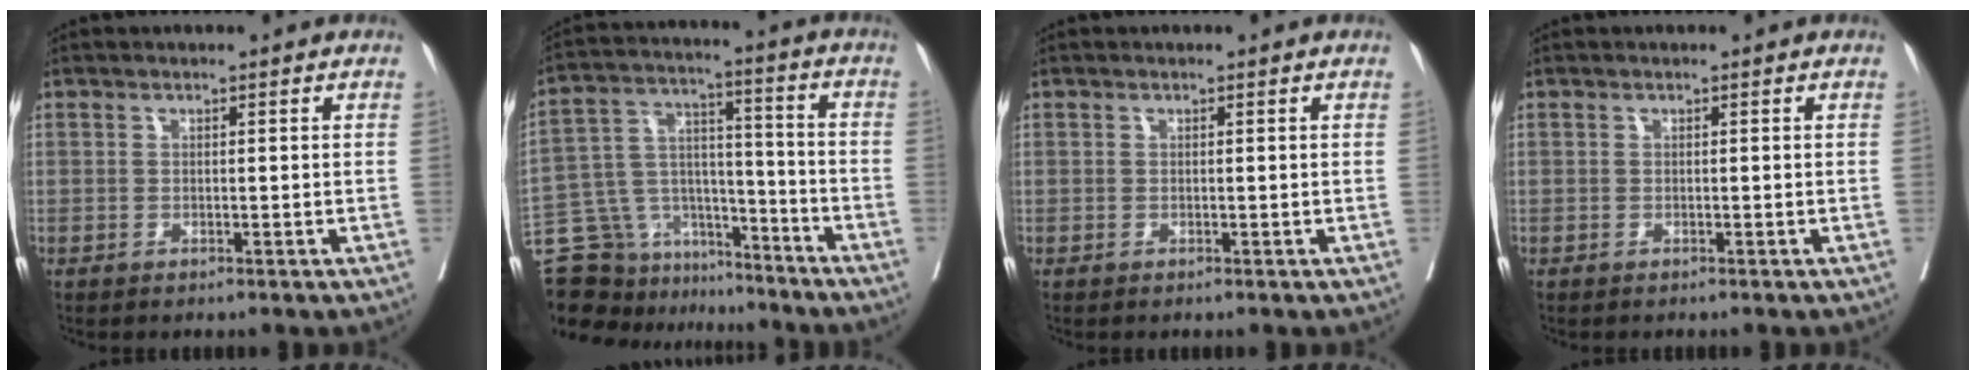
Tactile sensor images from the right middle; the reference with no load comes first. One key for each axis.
{"total": 18.8, "fx": -16.8, "fy": 7.4, "fz": 4.3, "tx": -0.100, "ty": 0.050, "tz": -0.268}
{"total": 0.0}
{"total": 0.0}